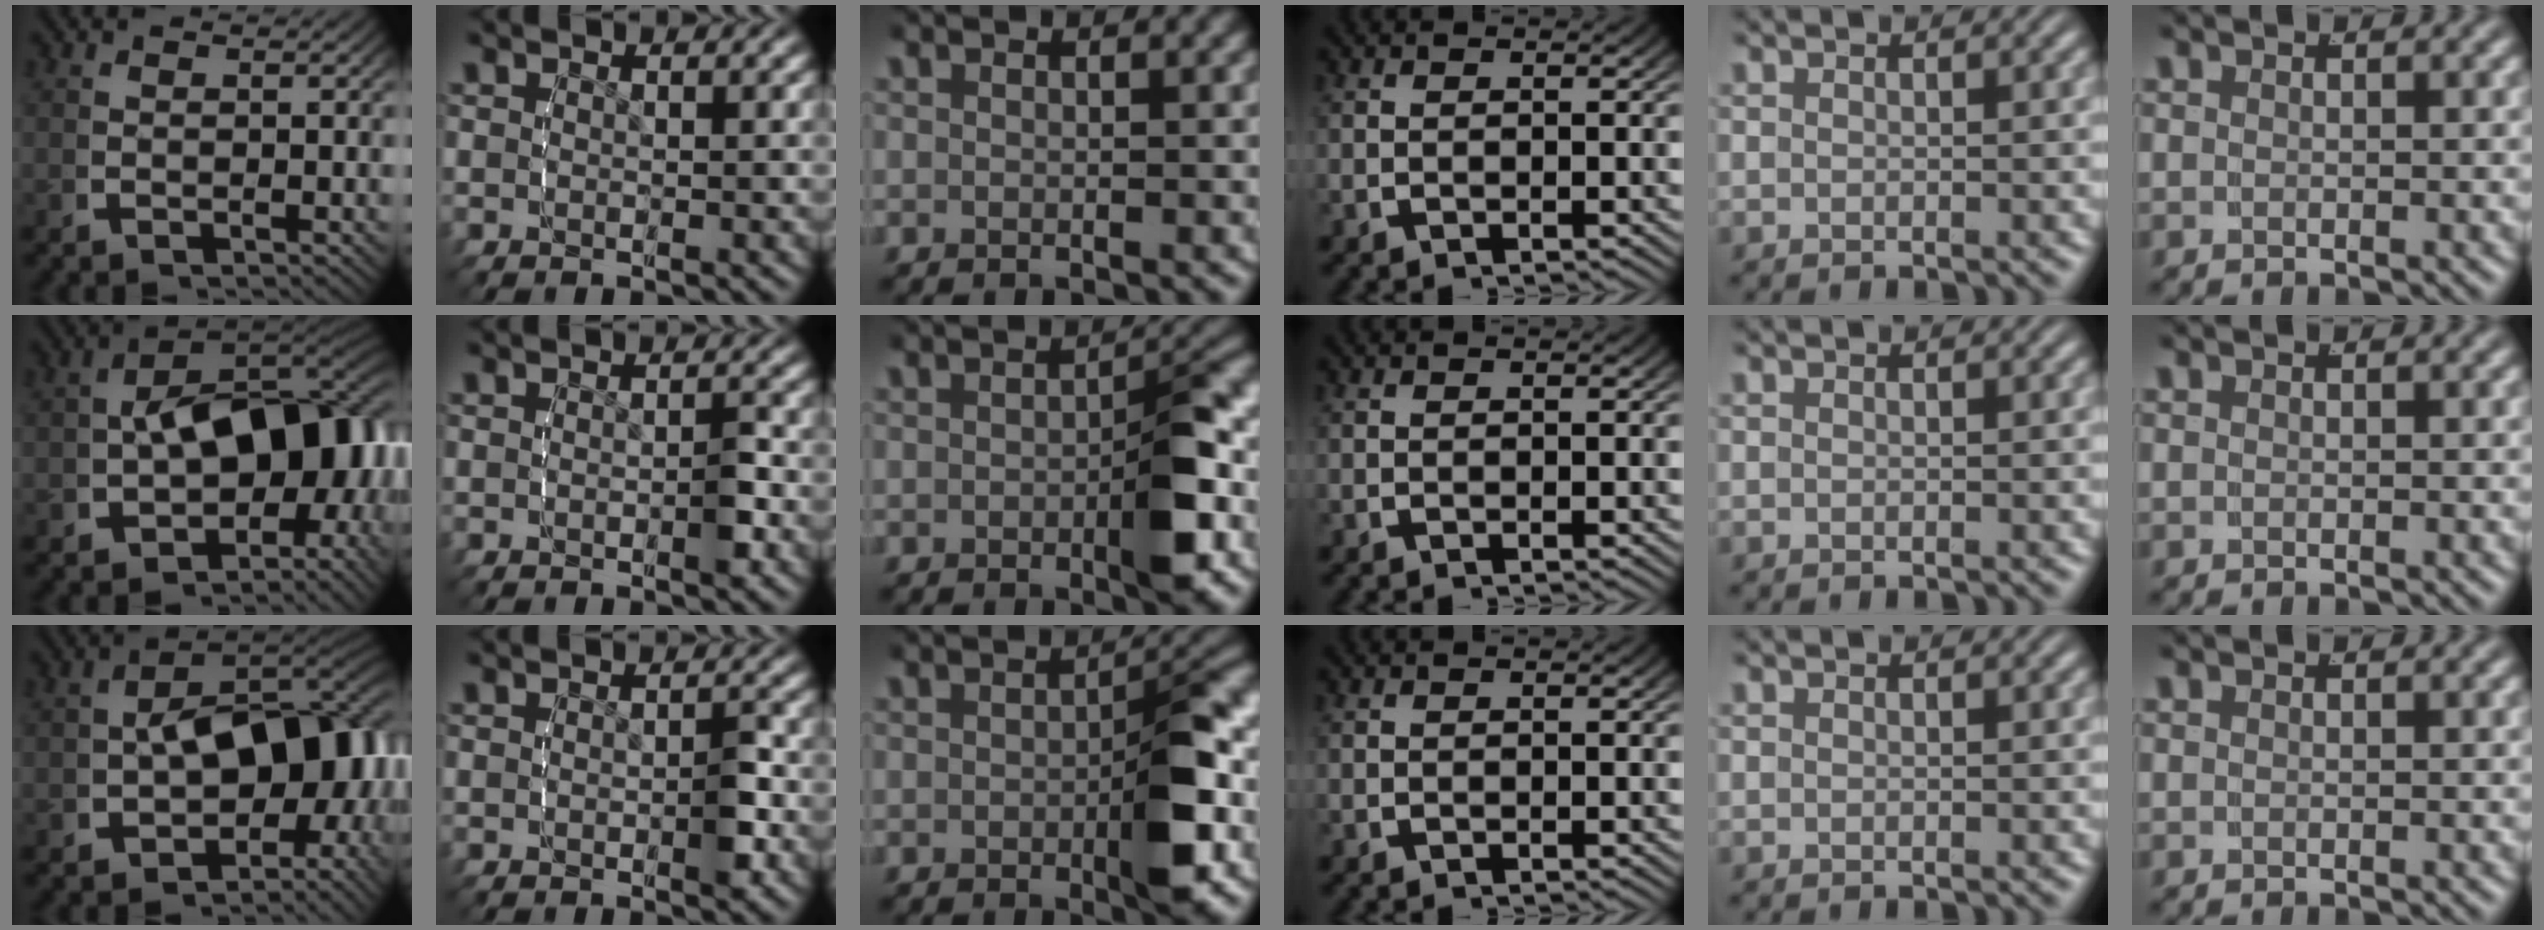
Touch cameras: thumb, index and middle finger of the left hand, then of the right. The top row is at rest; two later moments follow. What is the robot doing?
{"motion": "lift_and_place", "object": "legos"}